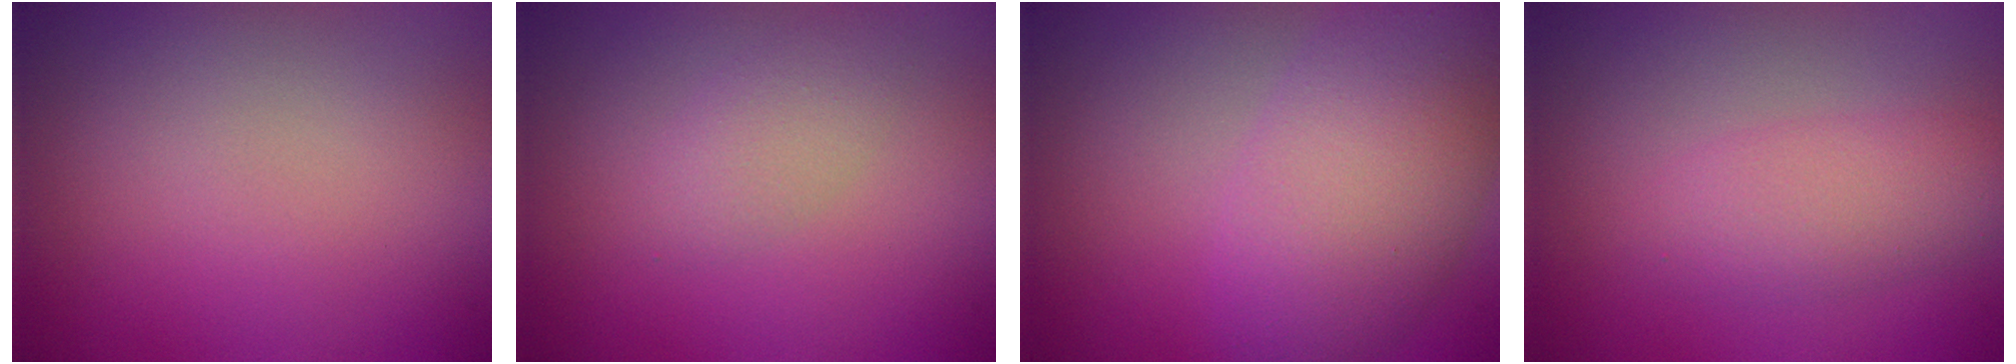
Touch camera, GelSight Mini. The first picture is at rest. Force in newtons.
{"total": 2.0, "press": 2.0, "slide": 0.1}
{"total": 7.4, "press": 7.3, "slide": 0.4}
{"total": 2.8, "press": 2.8, "slide": 0.1}